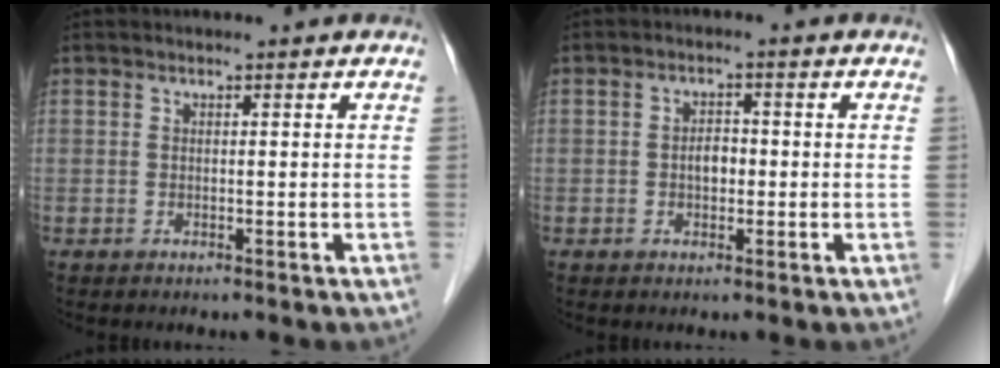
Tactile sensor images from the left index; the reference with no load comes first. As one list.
[{"total": 2.4, "force": [-0.5, 1.5, 1.8], "torque": [-0.031, 0.004, -0.009]}]